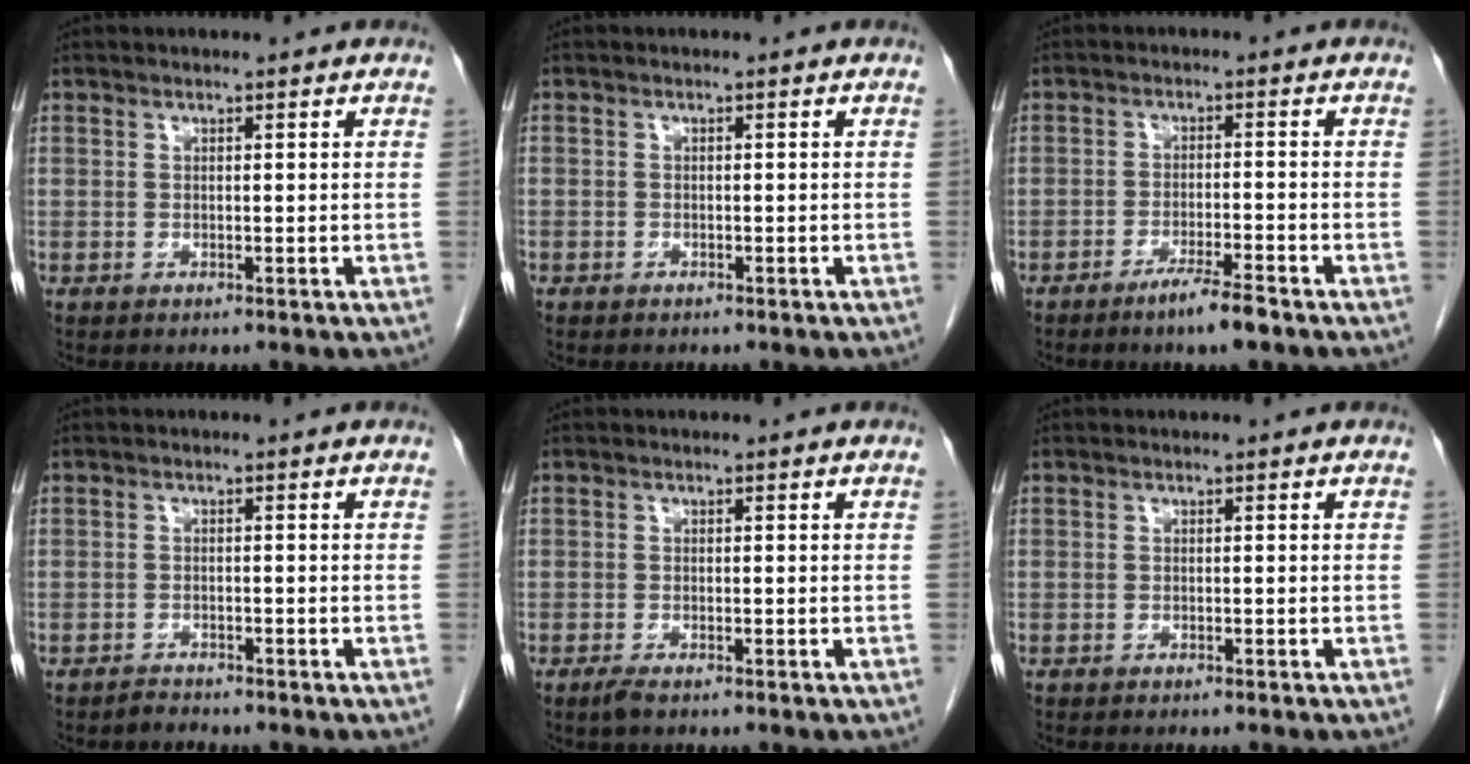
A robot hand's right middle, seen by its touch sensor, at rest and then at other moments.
{"total": 0.8, "force": [-0.6, 0.6, 0.0], "torque": [-0.008, 0.003, -0.010]}
{"total": 4.6, "force": [-3.3, 0.0, 3.2], "torque": [-0.059, -0.008, -0.058]}
{"total": 1.2, "force": [-1.1, 0.2, -0.2], "torque": [0.003, -0.003, -0.019]}
{"total": 1.2, "force": [-0.9, 0.1, 0.7], "torque": [-0.023, -0.005, -0.017]}
{"total": 1.9, "force": [-1.7, 0.0, 0.9], "torque": [-0.014, -0.002, -0.019]}